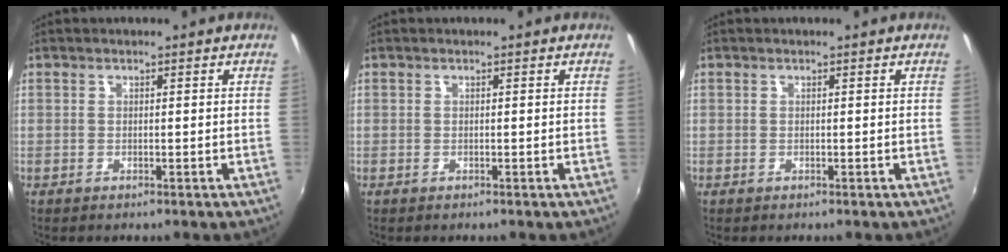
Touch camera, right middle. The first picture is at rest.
{"total": 0.0}
{"total": 0.0}